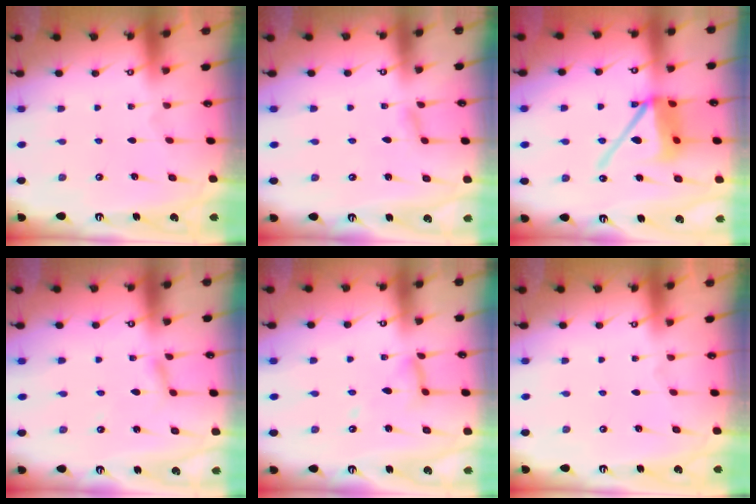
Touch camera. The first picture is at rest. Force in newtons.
{"total": 4.0, "press": 4.0, "slide": 0.4}
{"total": 14.9, "press": 14.8, "slide": 2.0}
{"total": 2.4, "press": 2.4, "slide": 0.2}
{"total": 8.6, "press": 8.6, "slide": 0.6}
{"total": 0.0}